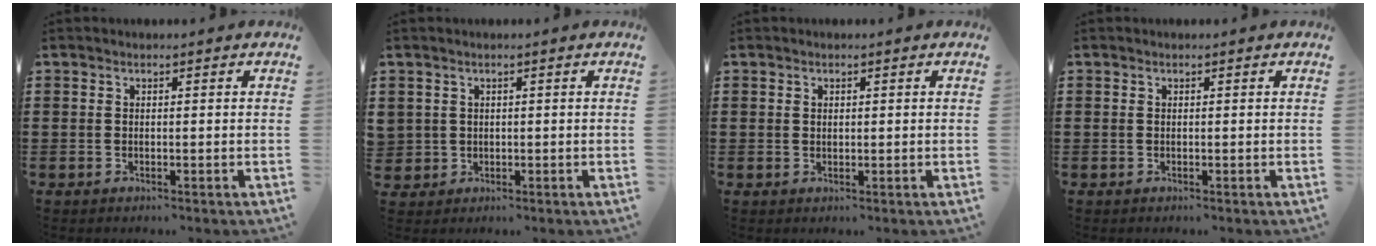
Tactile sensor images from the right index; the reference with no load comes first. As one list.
[{"total": 1.3, "force": [0.3, 1.3, -0.2], "torque": [0.000, 0.008, 0.003]}, {"total": 0.6, "force": [0.3, 0.4, 0.3], "torque": [-0.007, 0.002, 0.007]}, {"total": 0.0}]